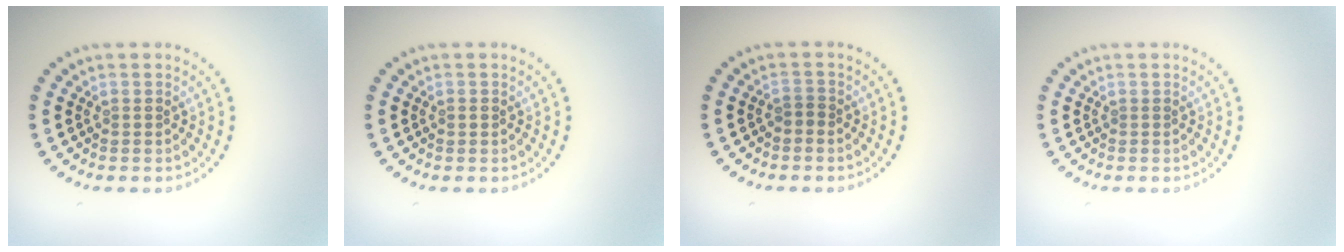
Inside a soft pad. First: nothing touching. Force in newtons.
{"total": 0.6, "press": 0.6, "slide": 0.1}
{"total": 0.8, "press": 0.6, "slide": 0.5}
{"total": 0.0}